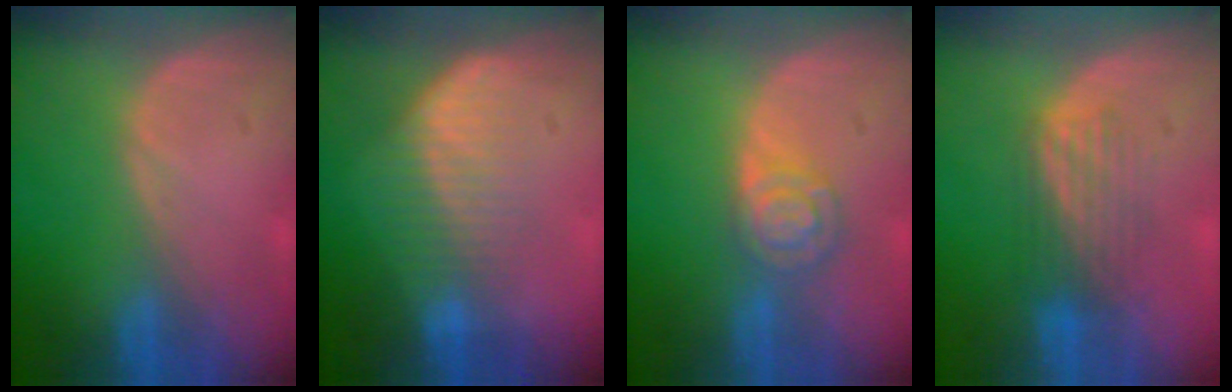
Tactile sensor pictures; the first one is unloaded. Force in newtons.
{"total": 6.5, "press": 6.0, "slide": 2.4}
{"total": 5.3, "press": 4.6, "slide": 2.5}
{"total": 4.3, "press": 4.3, "slide": 0.2}